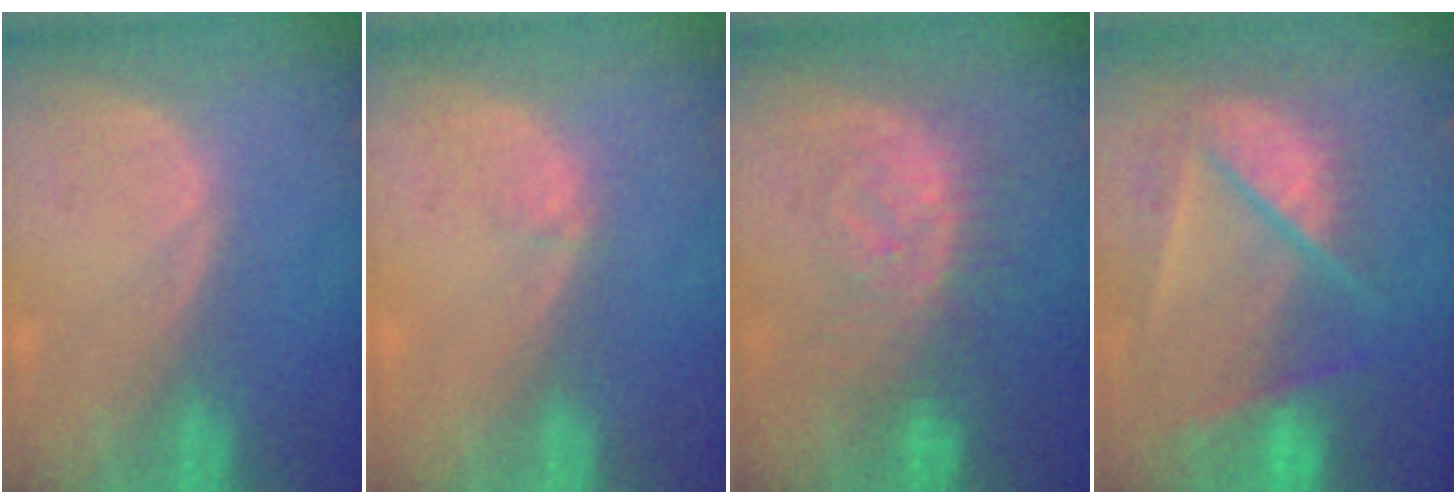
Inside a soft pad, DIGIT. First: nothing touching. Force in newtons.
{"total": 0.5, "press": 0.5, "slide": 0.2}
{"total": 8.2, "press": 7.6, "slide": 2.9}
{"total": 9.8, "press": 8.3, "slide": 5.2}